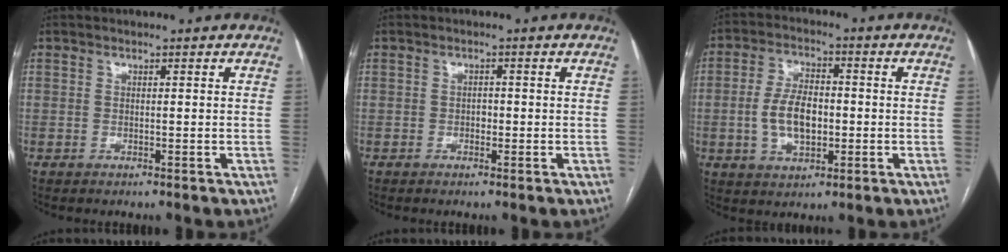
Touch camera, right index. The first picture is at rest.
{"total": 1.2, "force": [-0.3, 0.8, 0.8], "torque": [-0.011, 0.003, -0.006]}
{"total": 8.4, "force": [-1.0, 4.5, 7.1], "torque": [-0.143, 0.012, -0.014]}